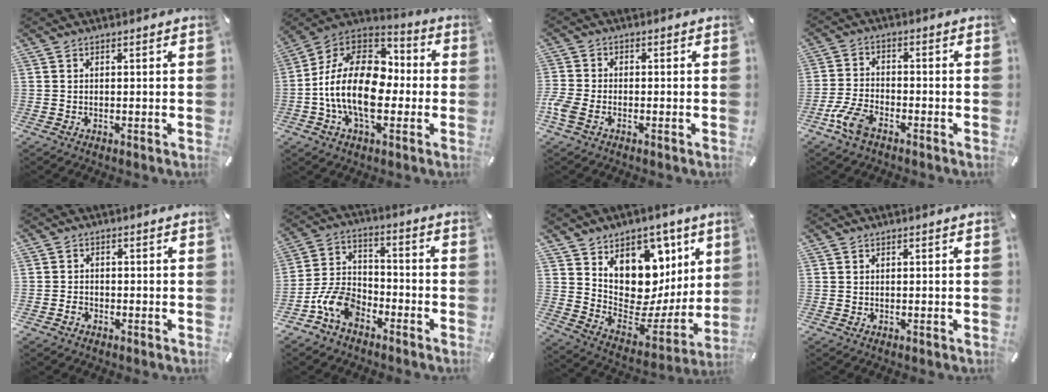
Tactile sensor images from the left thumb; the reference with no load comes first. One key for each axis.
{"total": 18.9, "fx": -4.3, "fy": 12.1, "fz": 13.9, "tx": -0.290, "ty": 0.017, "tz": -0.075}
{"total": 3.7, "fx": -1.9, "fy": 2.2, "fz": 2.4, "tx": -0.064, "ty": 0.001, "tz": -0.041}
{"total": 7.2, "fx": -4.5, "fy": 3.4, "fz": 4.5, "tx": -0.113, "ty": 0.008, "tz": -0.088}
{"total": 2.3, "fx": -1.0, "fy": 2.0, "fz": 0.5, "tx": -0.008, "ty": 0.006, "tz": -0.023}
{"total": 11.0, "fx": -6.8, "fy": 7.1, "fz": 4.9, "tx": -0.106, "ty": 0.044, "tz": -0.126}
{"total": 13.8, "fx": 7.0, "fy": 10.4, "fz": 5.7, "tx": -0.066, "ty": -0.094, "tz": 0.128}
{"total": 0.0}